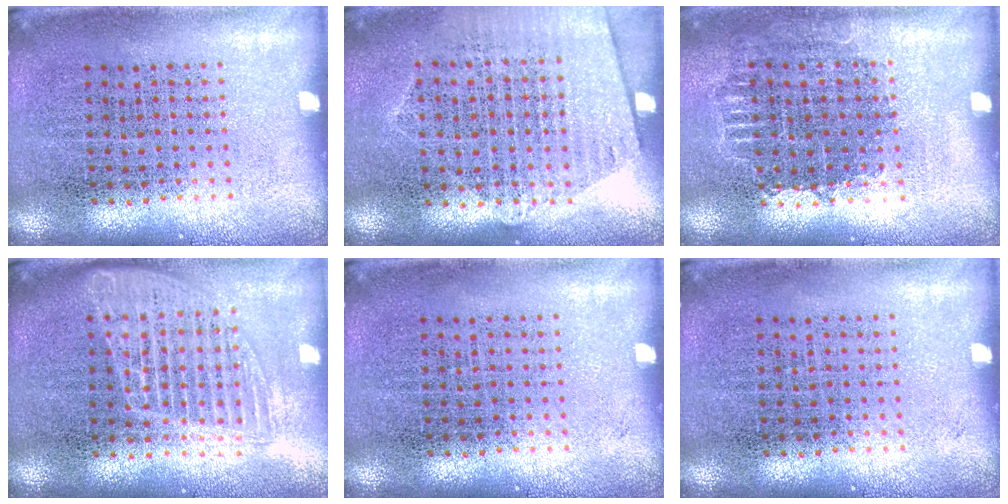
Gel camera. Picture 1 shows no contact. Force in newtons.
{"total": 1.3, "press": 1.2, "slide": 0.5}
{"total": 0.8, "press": 0.7, "slide": 0.3}
{"total": 1.6, "press": 1.4, "slide": 0.8}
{"total": 0.0}
{"total": 0.0}